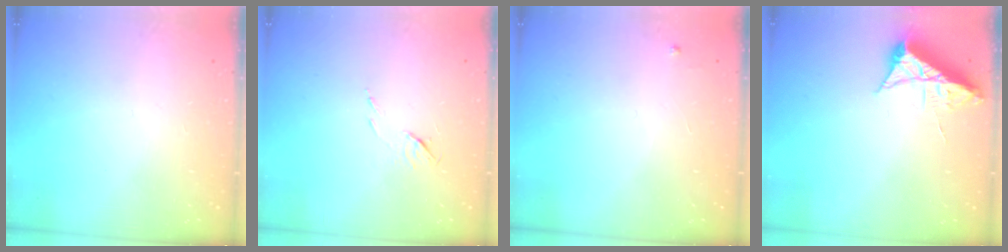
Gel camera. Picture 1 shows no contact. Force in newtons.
{"total": 5.1, "press": 5.0, "slide": 0.8}
{"total": 2.4, "press": 2.4, "slide": 0.4}
{"total": 7.1, "press": 7.1, "slide": 0.8}